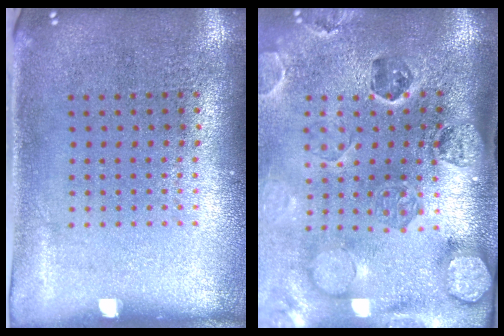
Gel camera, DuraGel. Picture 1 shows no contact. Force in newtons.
{"total": 2.9, "press": 2.7, "slide": 0.9}